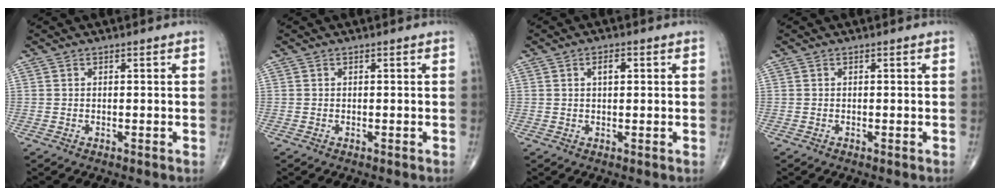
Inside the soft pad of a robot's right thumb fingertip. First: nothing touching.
{"total": 0.0}
{"total": 2.5, "force": [0.8, 1.2, 2.1], "torque": [-0.033, 0.001, 0.012]}
{"total": 0.0}